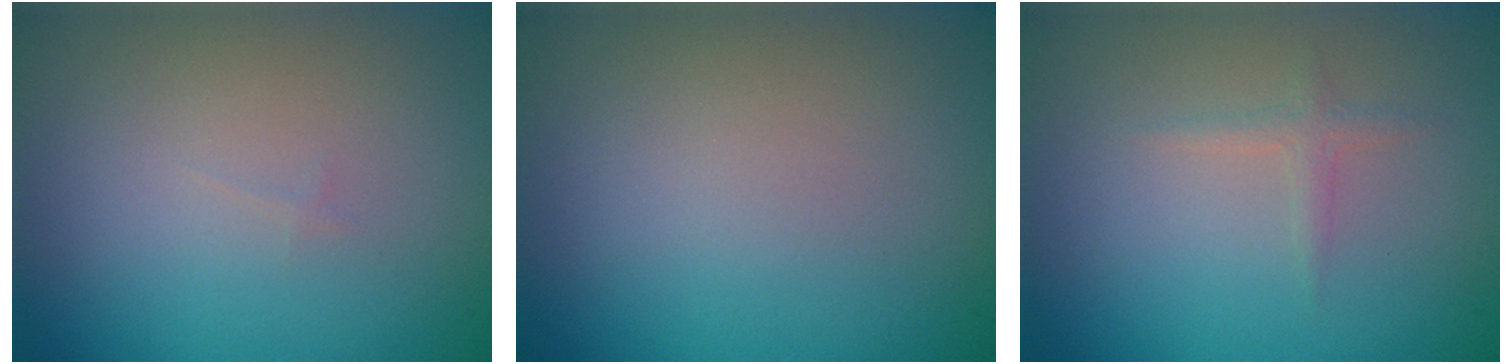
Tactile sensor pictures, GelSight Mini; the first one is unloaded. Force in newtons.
{"total": 0.0}
{"total": 0.9, "press": 0.9, "slide": 0.0}